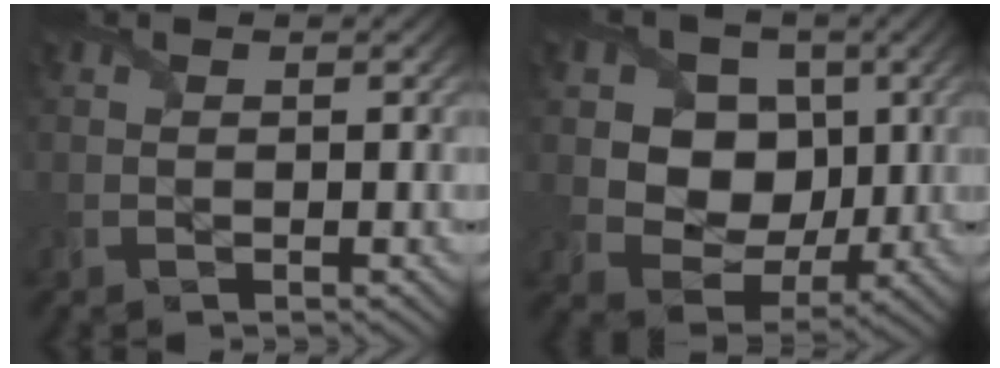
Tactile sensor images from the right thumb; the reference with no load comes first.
{"total": 10.0, "force": [2.2, 8.4, 4.9], "torque": [-0.120, 0.003, 0.037]}